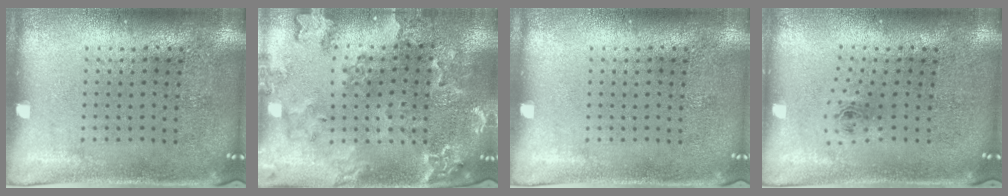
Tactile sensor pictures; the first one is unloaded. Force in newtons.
{"total": 1.9, "press": 1.9, "slide": 0.2}
{"total": 0.0}
{"total": 0.9, "press": 0.4, "slide": 0.8}